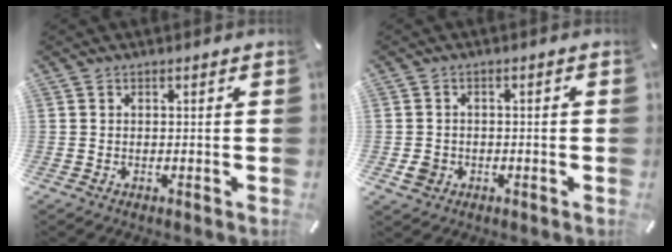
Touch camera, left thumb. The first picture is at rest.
{"total": 3.3, "force": [-1.2, 2.8, 1.1], "torque": [-0.025, 0.001, -0.023]}